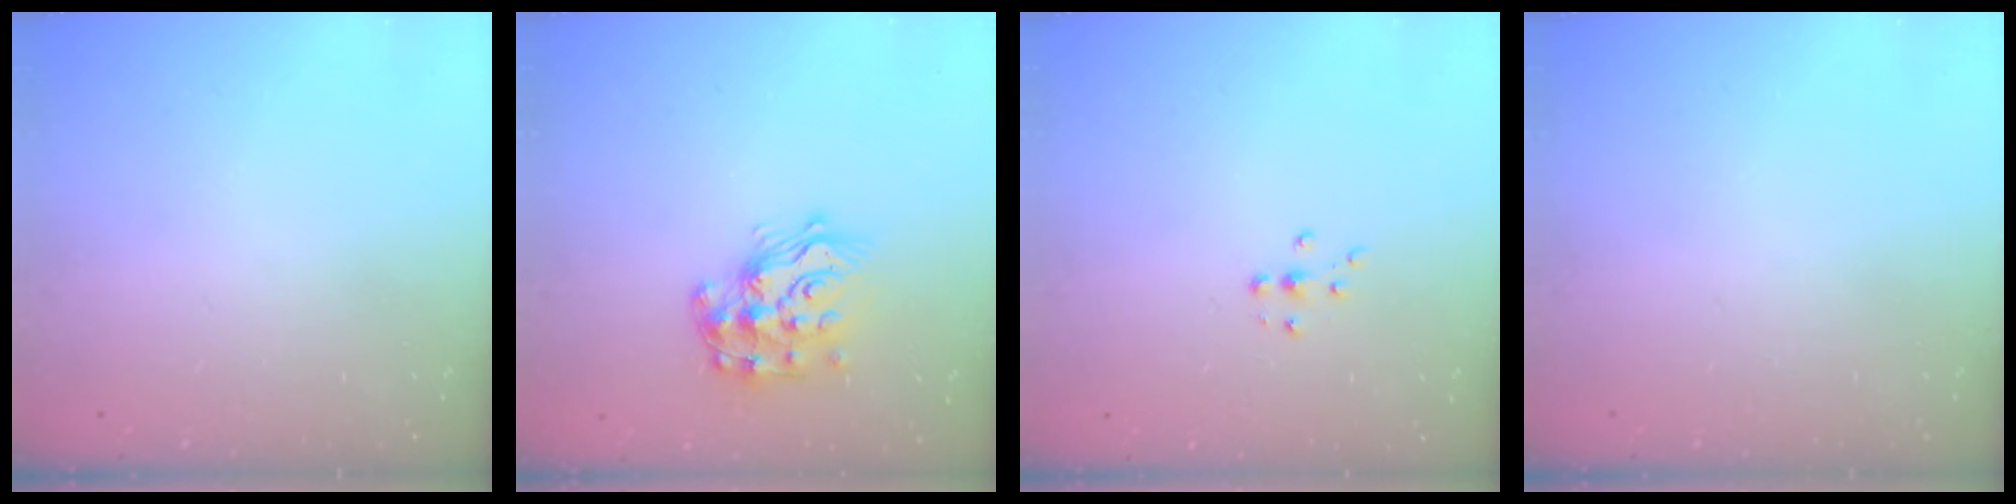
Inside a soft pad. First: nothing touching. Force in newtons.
{"total": 16.4, "press": 16.4, "slide": 1.1}
{"total": 4.9, "press": 4.9, "slide": 0.7}
{"total": 0.0}